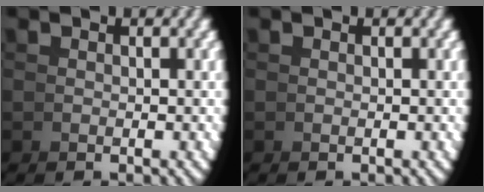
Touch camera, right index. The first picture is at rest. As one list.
[{"total": 0.0}]